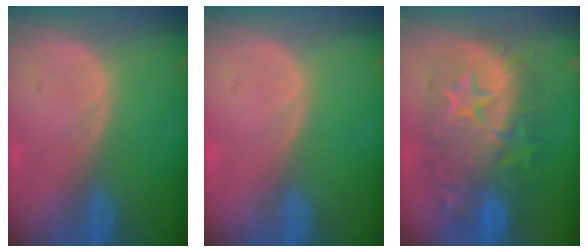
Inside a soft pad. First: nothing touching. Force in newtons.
{"total": 0.0}
{"total": 12.6, "press": 12.5, "slide": 1.2}